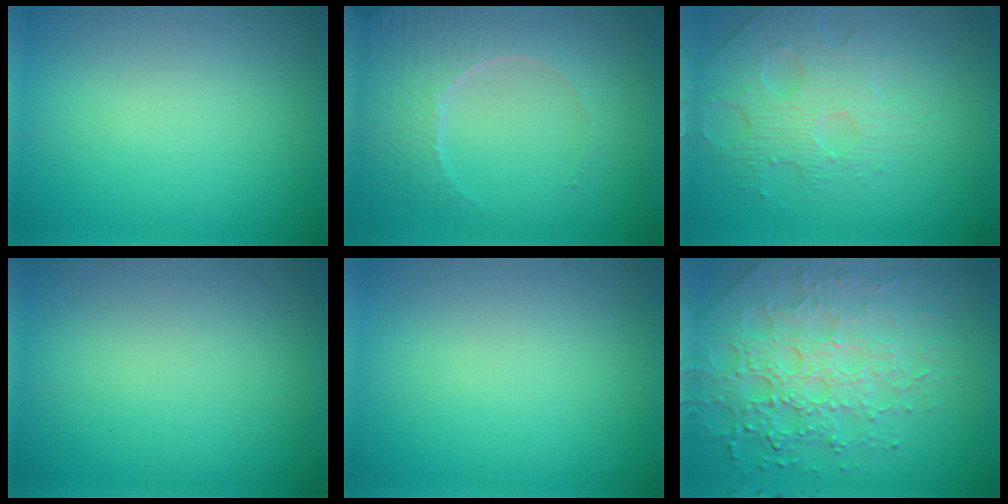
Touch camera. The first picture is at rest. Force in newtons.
{"total": 4.1, "press": 4.1, "slide": 0.4}
{"total": 3.8, "press": 3.6, "slide": 1.1}
{"total": 0.0}
{"total": 0.0}
{"total": 8.0, "press": 5.5, "slide": 5.7}